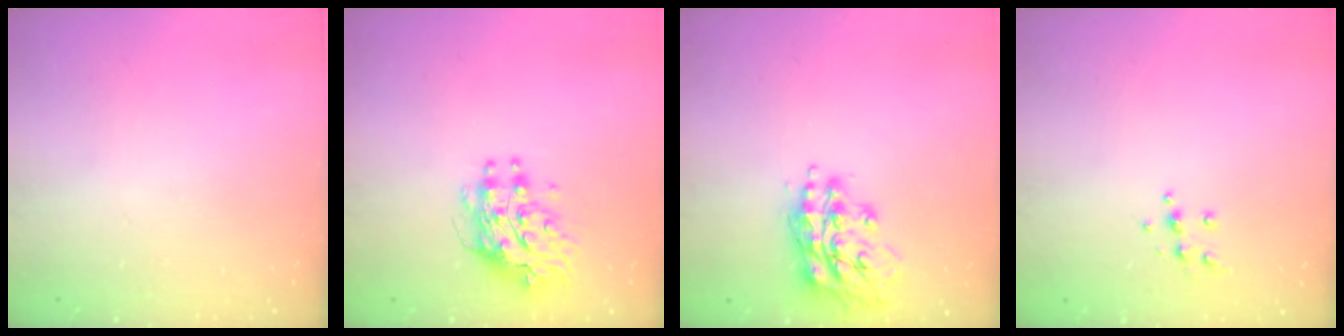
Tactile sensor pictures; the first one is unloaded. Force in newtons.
{"total": 9.4, "press": 9.3, "slide": 0.9}
{"total": 15.5, "press": 15.5, "slide": 1.4}
{"total": 5.6, "press": 5.6, "slide": 0.6}